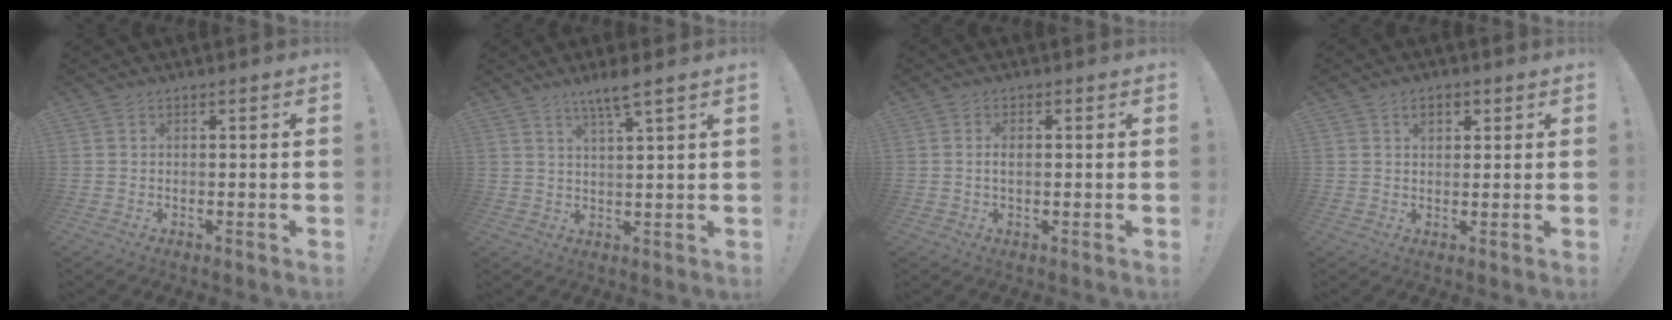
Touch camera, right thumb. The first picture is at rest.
{"total": 5.8, "force": [4.0, -0.1, 4.3], "torque": [-0.079, -0.016, 0.064]}
{"total": 2.2, "force": [0.0, 1.1, 1.9], "torque": [-0.032, 0.003, -0.002]}
{"total": 3.5, "force": [1.5, 2.4, 2.1], "torque": [-0.021, -0.001, 0.021]}